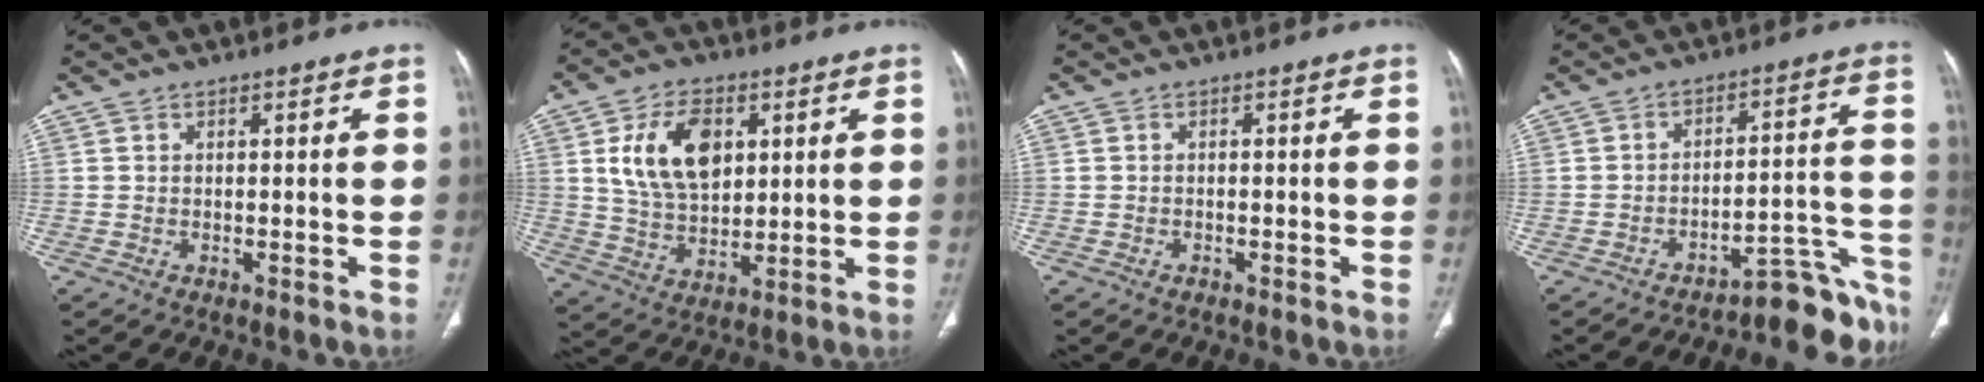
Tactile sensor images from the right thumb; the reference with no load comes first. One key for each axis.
{"total": 13.9, "fx": 4.0, "fy": 8.8, "fz": 9.9, "tx": -0.150, "ty": -0.012, "tz": 0.079}
{"total": 0.5, "fx": -0.4, "fy": 0.3, "fz": 0.1, "tx": -0.003, "ty": 0.000, "tz": -0.009}
{"total": 12.5, "fx": -11.4, "fy": 2.7, "fz": 4.3, "tx": -0.003, "ty": 0.112, "tz": -0.156}